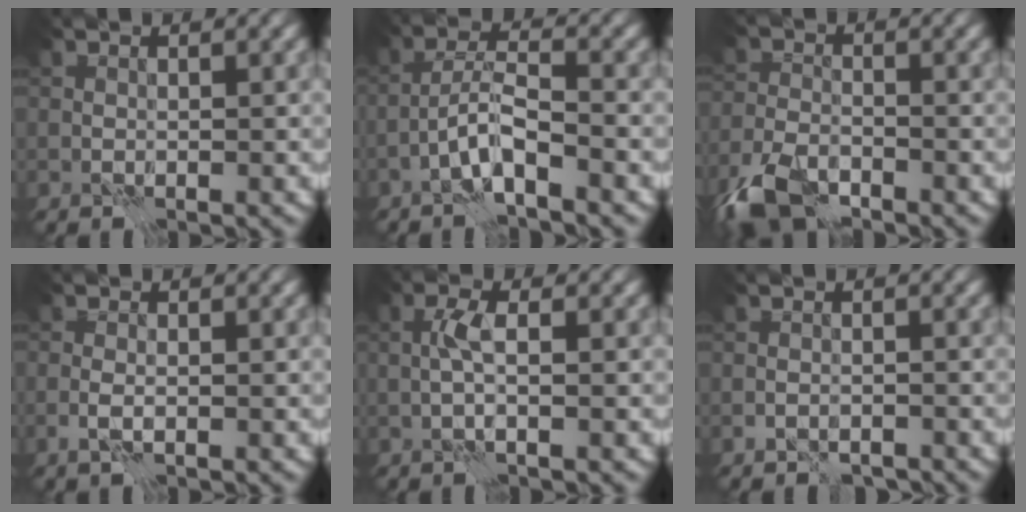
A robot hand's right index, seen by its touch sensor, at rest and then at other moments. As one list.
[{"total": 3.4, "force": [-2.2, 0.2, 2.6], "torque": [-0.047, 0.017, -0.050]}, {"total": 6.4, "force": [-4.8, 2.4, 3.5], "torque": [-0.075, -0.015, -0.105]}, {"total": 1.1, "force": [-0.4, 0.3, 0.9], "torque": [-0.021, -0.002, -0.009]}, {"total": 1.8, "force": [0.0, 0.1, 1.8], "torque": [-0.038, 0.010, -0.005]}, {"total": 1.0, "force": [-0.9, 0.2, 0.3], "torque": [-0.001, 0.002, -0.016]}]